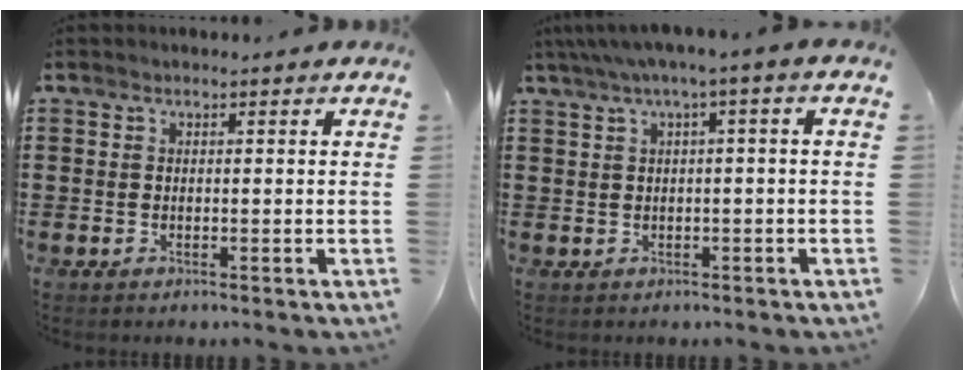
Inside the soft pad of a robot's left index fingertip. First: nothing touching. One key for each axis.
{"total": 2.5, "fx": -0.3, "fy": 0.0, "fz": 2.5, "tx": -0.043, "ty": 0.000, "tz": -0.009}